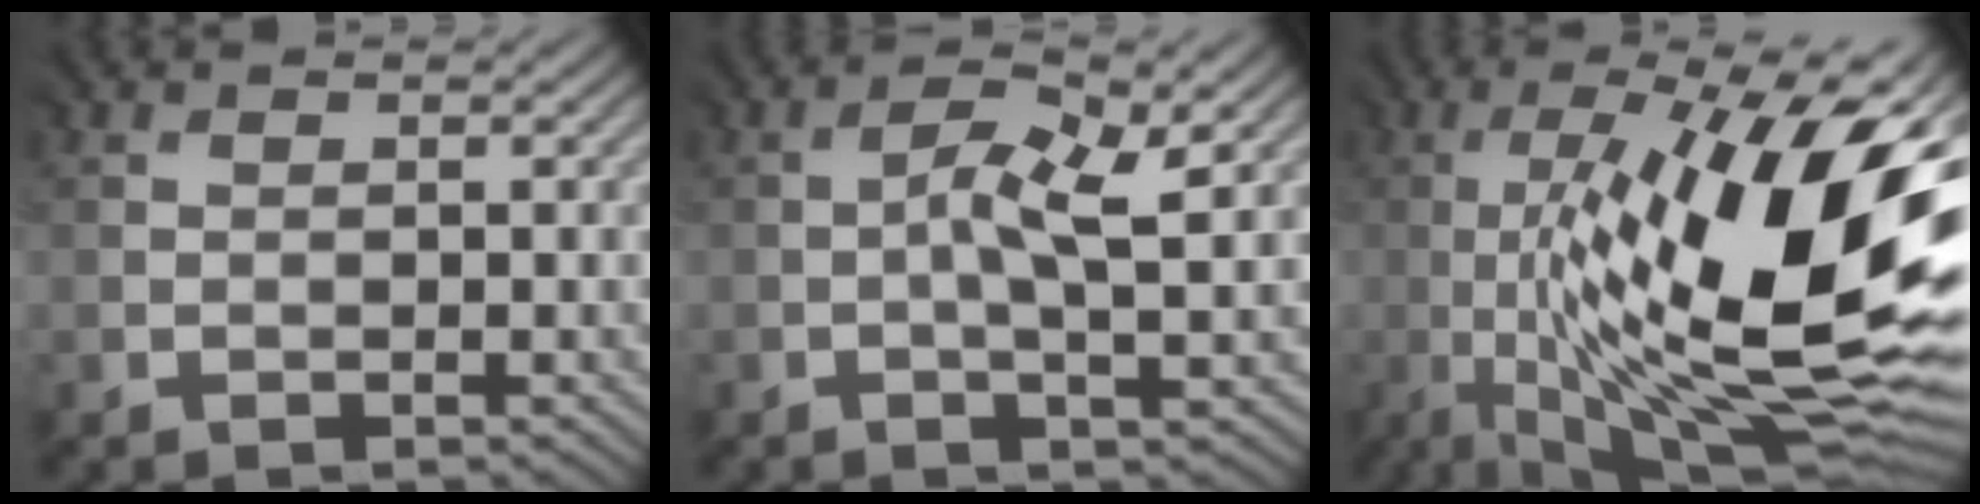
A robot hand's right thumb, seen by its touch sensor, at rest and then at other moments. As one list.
[{"total": 5.0, "force": [0.3, 1.4, 4.8], "torque": [-0.091, 0.002, 0.004]}, {"total": 19.8, "force": [0.2, 6.2, 18.8], "torque": [-0.307, 0.006, 0.012]}]